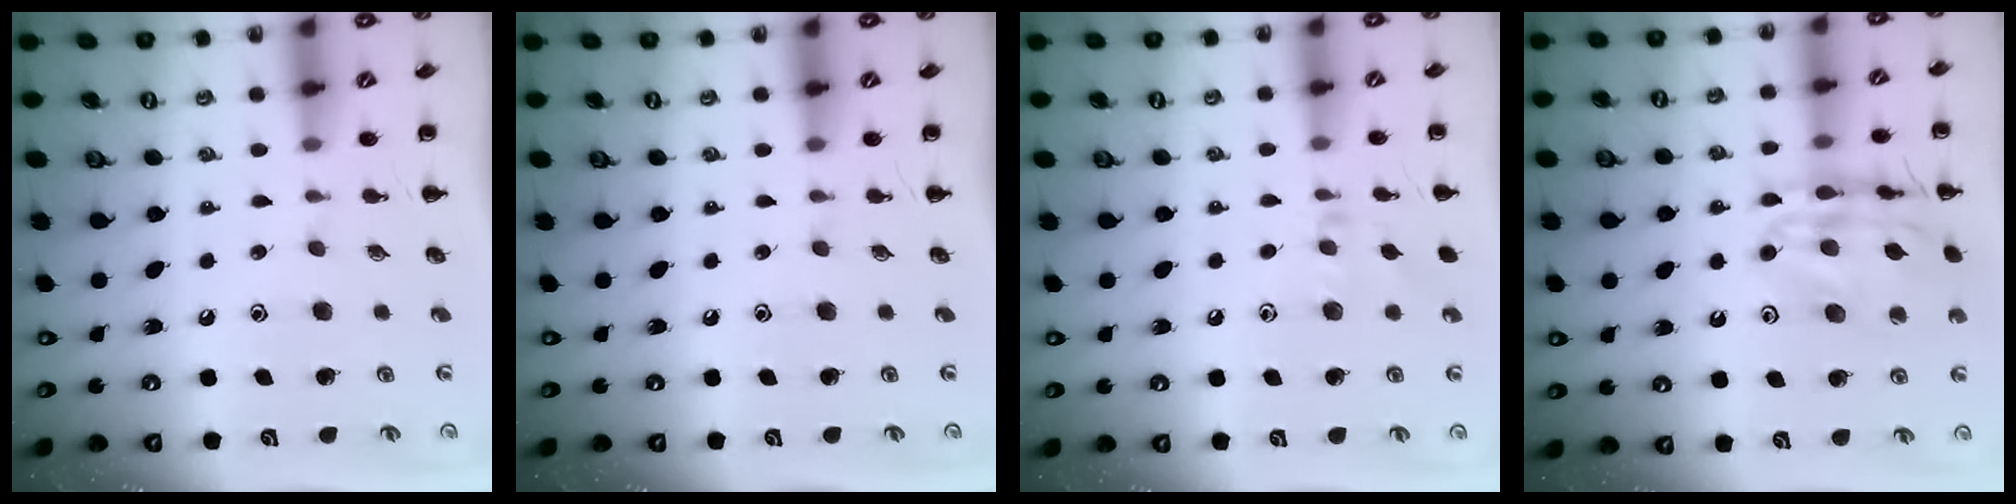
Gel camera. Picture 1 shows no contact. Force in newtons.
{"total": 0.0}
{"total": 7.0, "press": 6.7, "slide": 2.1}
{"total": 16.8, "press": 16.7, "slide": 1.8}